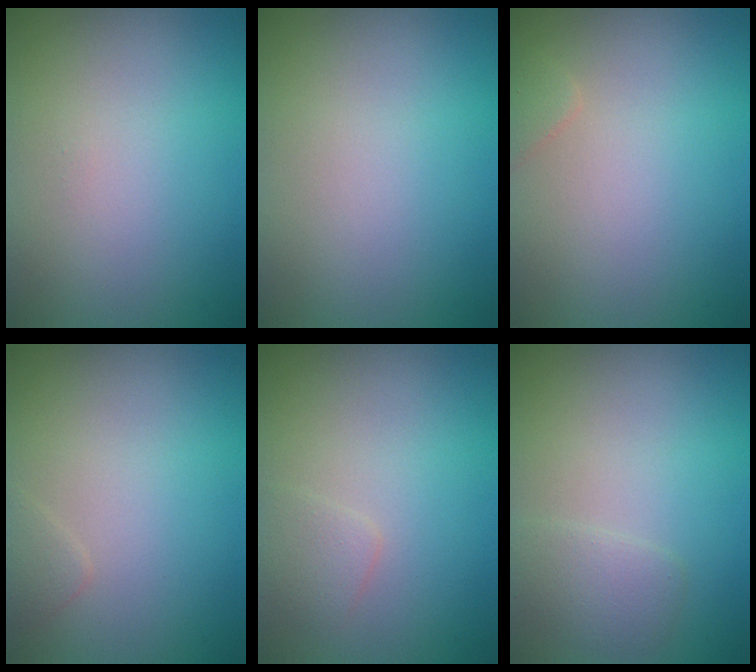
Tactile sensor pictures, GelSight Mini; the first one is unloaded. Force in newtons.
{"total": 0.0}
{"total": 0.8, "press": 0.8, "slide": 0.1}
{"total": 0.9, "press": 0.9, "slide": 0.0}
{"total": 1.3, "press": 1.3, "slide": 0.1}
{"total": 1.8, "press": 1.8, "slide": 0.2}